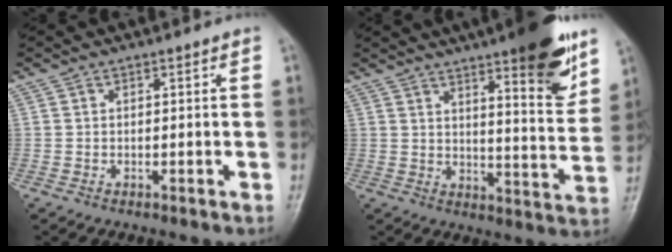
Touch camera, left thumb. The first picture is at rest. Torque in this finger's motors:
{"motor_torque": [2.17, 1.11, 1.33, -1.44, 0.34]}